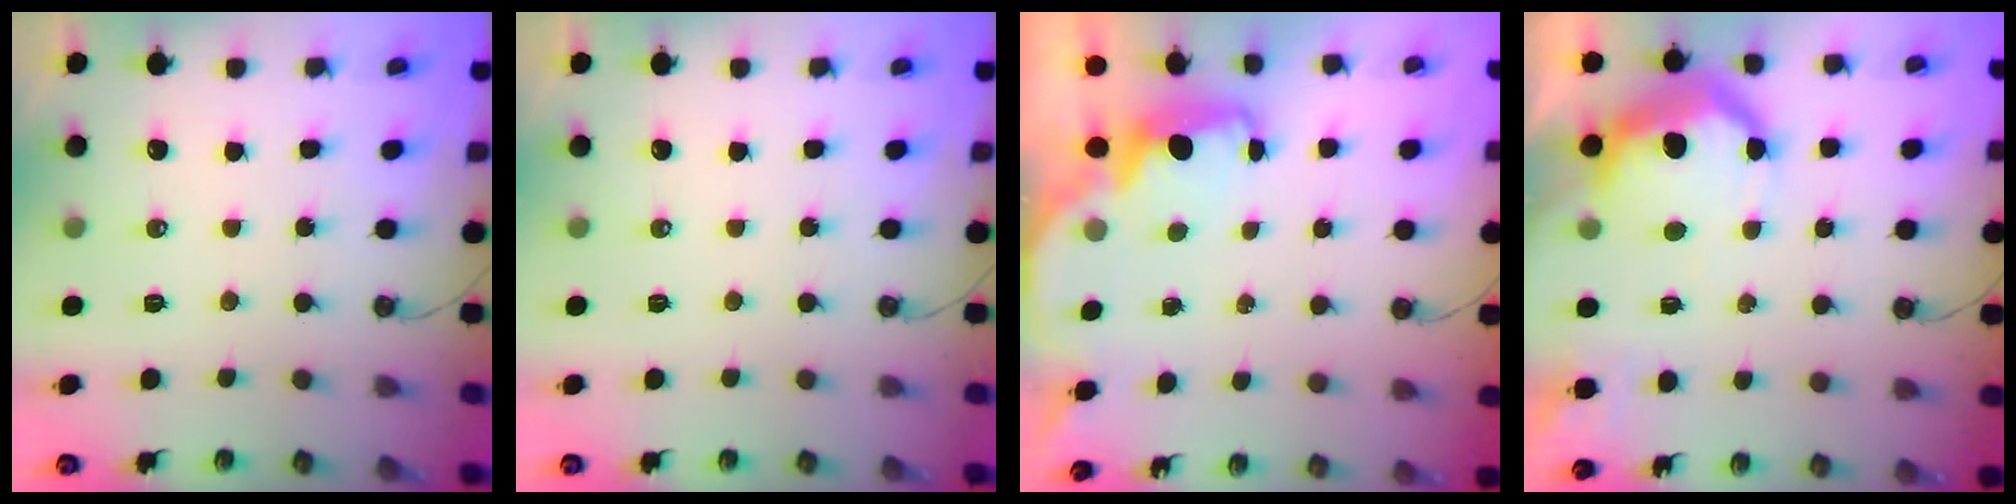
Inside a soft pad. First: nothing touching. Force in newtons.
{"total": 0.0}
{"total": 1.6, "press": 1.5, "slide": 0.6}
{"total": 15.0, "press": 15.0, "slide": 0.7}